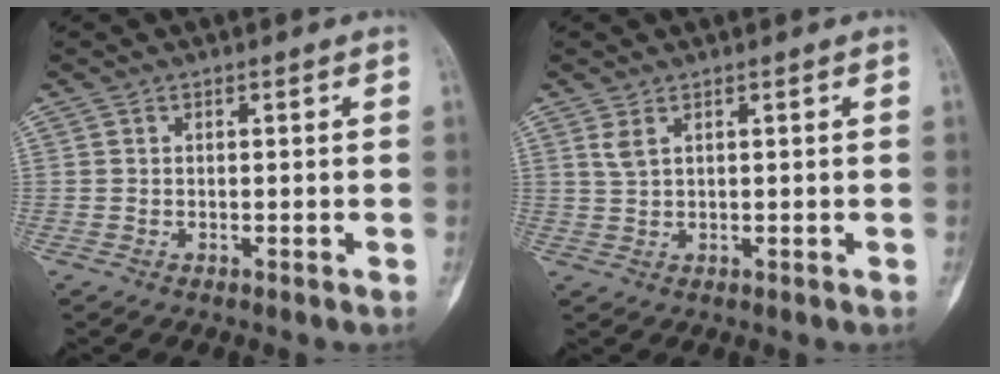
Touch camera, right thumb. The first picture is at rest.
{"total": 2.0, "force": [1.2, 0.7, 1.5], "torque": [-0.038, 0.003, 0.033]}